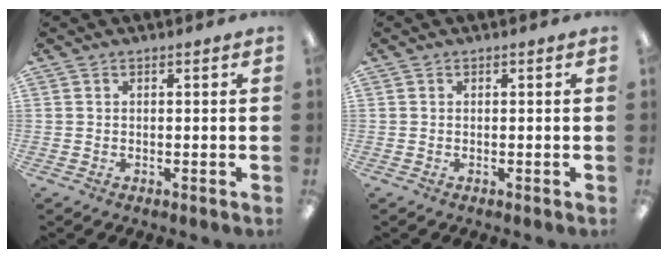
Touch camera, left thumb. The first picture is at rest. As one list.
[{"total": 0.0}]